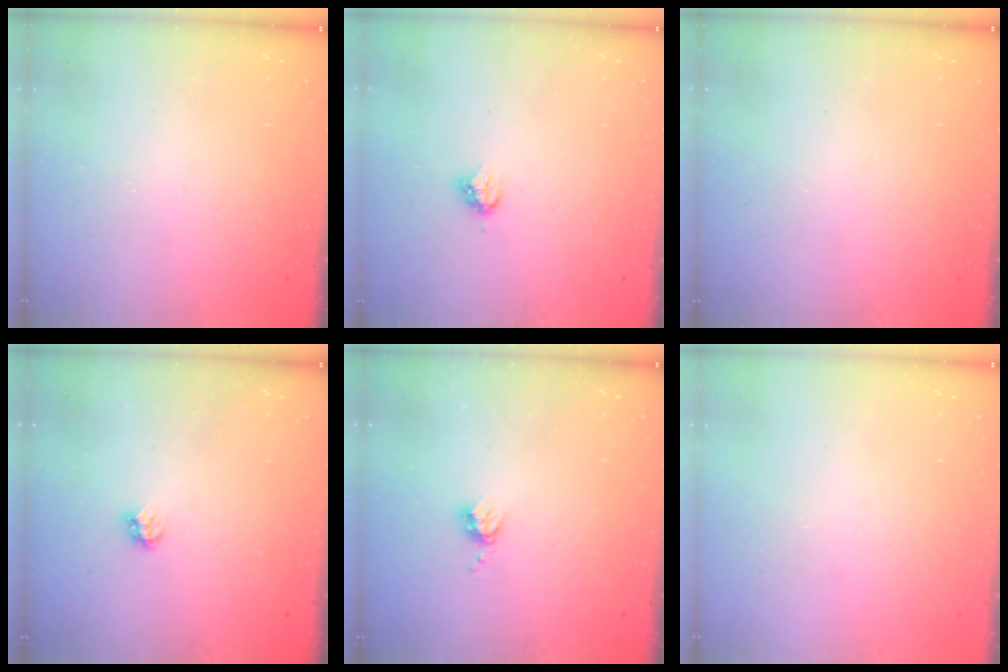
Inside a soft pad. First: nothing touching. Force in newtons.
{"total": 3.8, "press": 3.8, "slide": 0.3}
{"total": 0.0}
{"total": 2.8, "press": 2.8, "slide": 0.5}
{"total": 3.8, "press": 3.8, "slide": 0.4}
{"total": 0.7, "press": 0.7, "slide": 0.1}